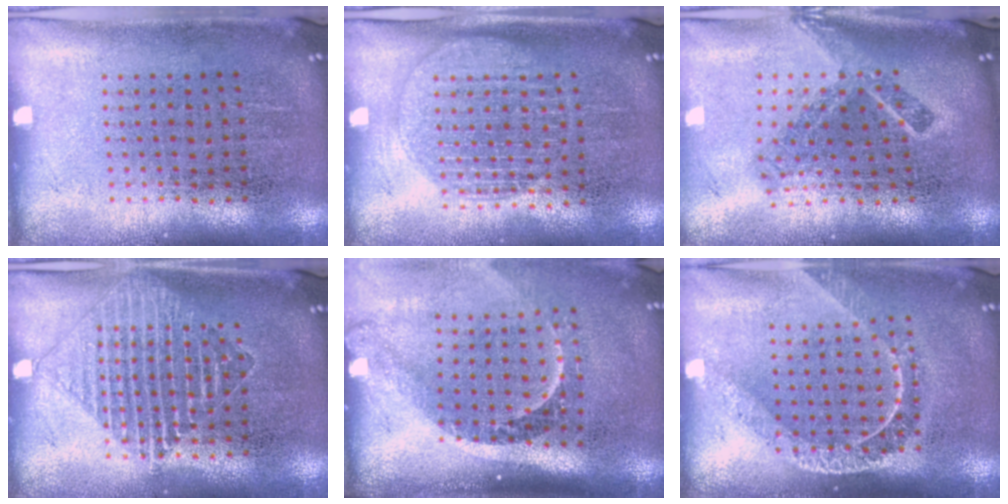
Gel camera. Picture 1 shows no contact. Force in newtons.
{"total": 1.6, "press": 1.4, "slide": 0.7}
{"total": 2.2, "press": 1.5, "slide": 1.6}
{"total": 1.5, "press": 1.4, "slide": 0.6}
{"total": 2.3, "press": 1.5, "slide": 1.7}
{"total": 1.8, "press": 1.5, "slide": 1.0}